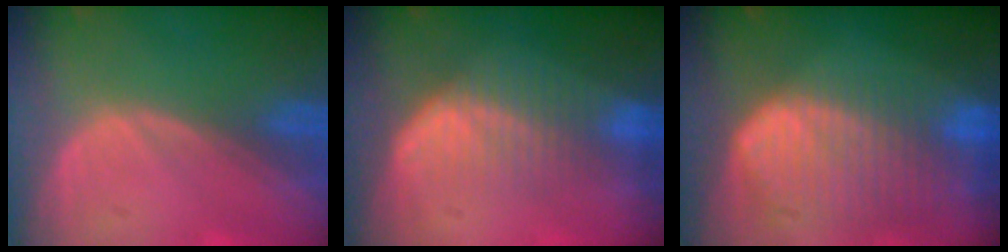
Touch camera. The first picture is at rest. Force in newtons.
{"total": 6.8, "press": 6.4, "slide": 2.3}
{"total": 10.2, "press": 8.8, "slide": 5.2}